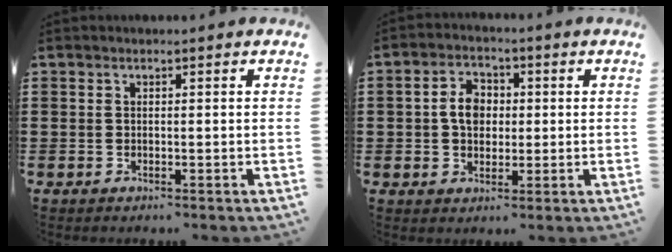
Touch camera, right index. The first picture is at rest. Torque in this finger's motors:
{"motor_torque": [0.97, -0.22, 0.27, 0.07]}